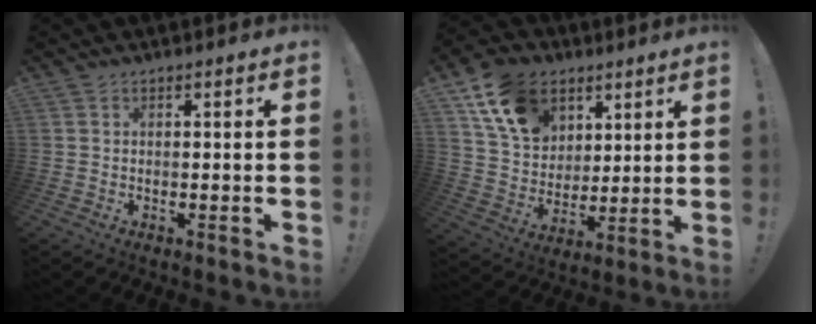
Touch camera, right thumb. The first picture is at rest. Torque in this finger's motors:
{"motor_torque": [1.16, 2.51, 0.56, 0.61, 0.01]}